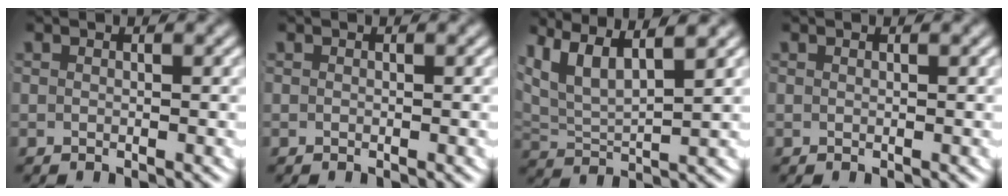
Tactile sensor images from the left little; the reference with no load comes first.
{"total": 0.0}
{"total": 8.6, "force": [3.4, 6.4, 4.6], "torque": [-0.117, 0.001, 0.047]}
{"total": 0.0}